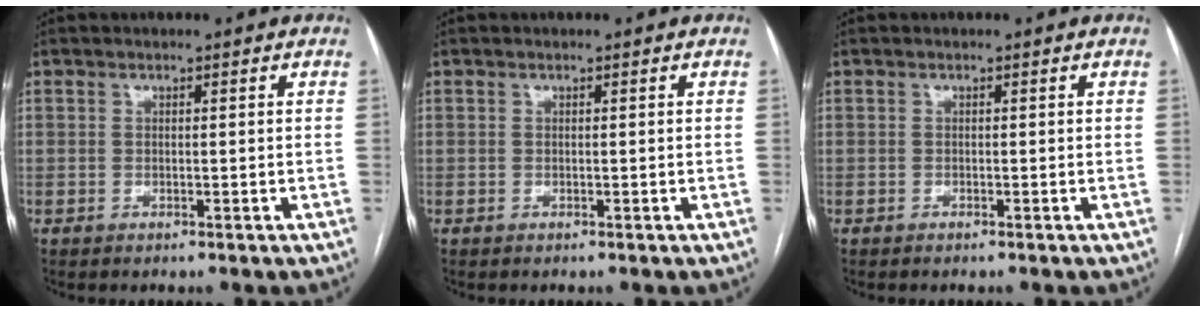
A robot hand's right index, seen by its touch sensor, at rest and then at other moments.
{"total": 0.0}
{"total": 0.0}